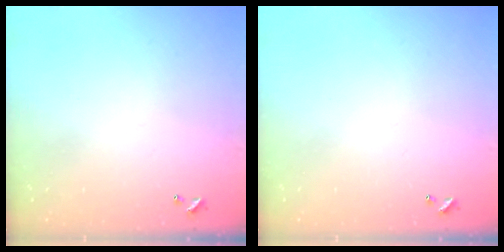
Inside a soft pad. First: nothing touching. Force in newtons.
{"total": 0.0}